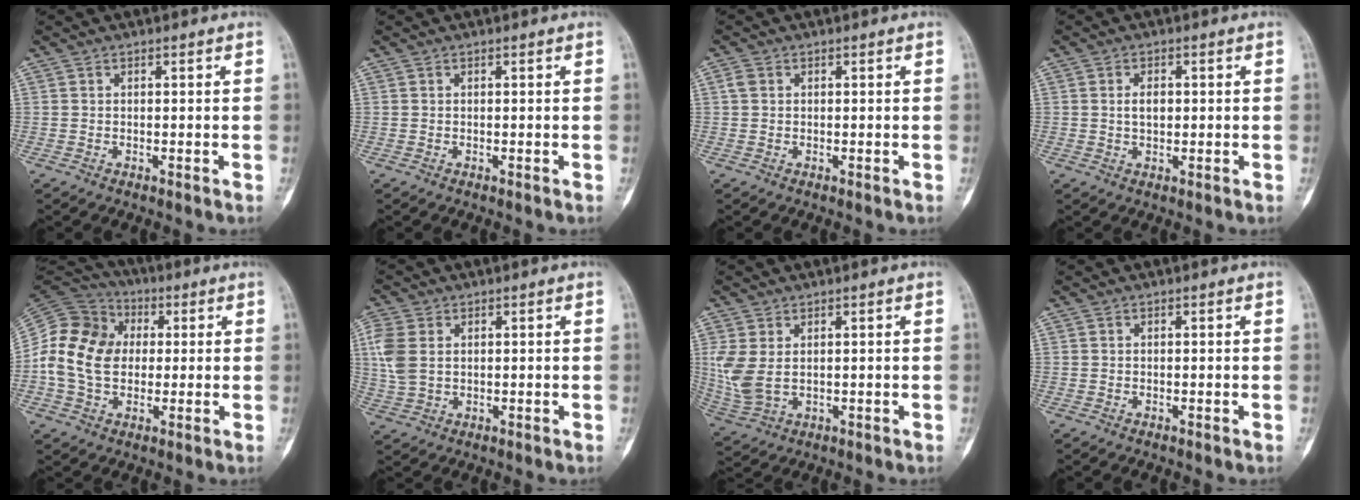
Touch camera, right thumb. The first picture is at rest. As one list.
[{"total": 0.0}, {"total": 1.3, "force": [0.3, 1.0, 0.7], "torque": [-0.015, 0.002, 0.004]}, {"total": 2.8, "force": [0.3, 1.7, 2.2], "torque": [-0.030, -0.001, 0.005]}, {"total": 14.8, "force": [0.2, 11.5, 9.3], "torque": [-0.163, 0.024, -0.001]}, {"total": 6.7, "force": [1.5, 4.5, 4.8], "torque": [-0.120, 0.004, 0.034]}, {"total": 7.2, "force": [1.2, 4.3, 5.7], "torque": [-0.146, -0.002, 0.040]}, {"total": 0.0}]